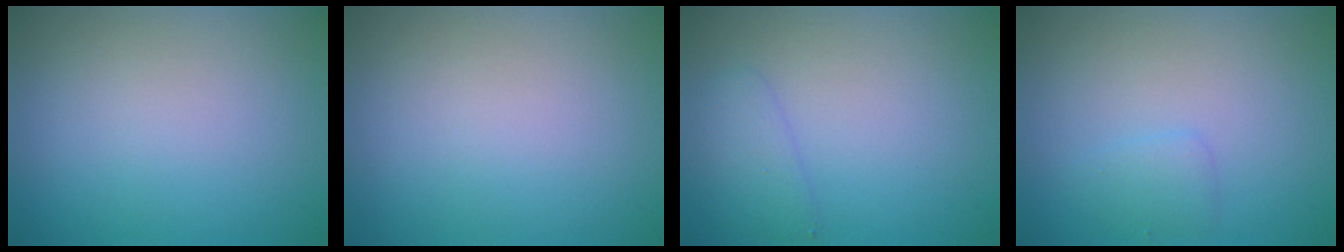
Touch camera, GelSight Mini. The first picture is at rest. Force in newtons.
{"total": 0.0}
{"total": 1.9, "press": 1.9, "slide": 0.1}
{"total": 1.3, "press": 1.3, "slide": 0.0}